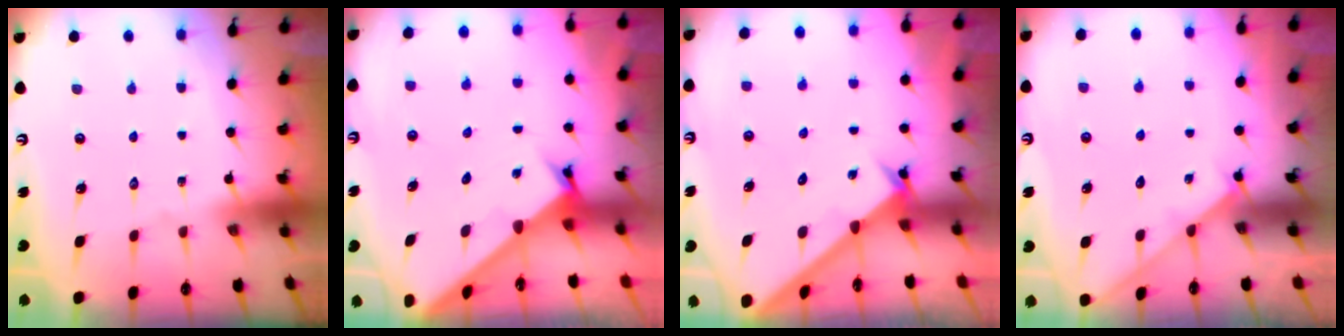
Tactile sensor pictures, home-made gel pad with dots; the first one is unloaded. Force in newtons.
{"total": 2.1, "press": 2.1, "slide": 0.1}
{"total": 2.1, "press": 2.1, "slide": 0.2}
{"total": 2.9, "press": 2.9, "slide": 0.4}